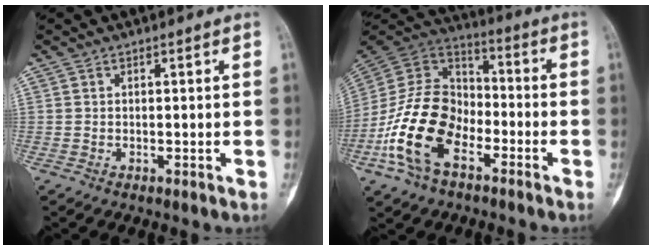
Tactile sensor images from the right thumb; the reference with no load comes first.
{"total": 18.4, "force": [-7.6, 11.4, 12.4], "torque": [-0.228, 0.061, -0.150]}